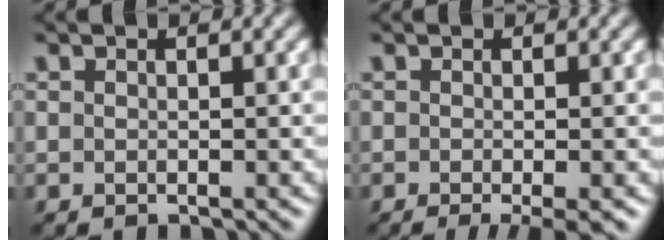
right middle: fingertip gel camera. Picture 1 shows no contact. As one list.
[{"total": 3.1, "force": [-1.5, 0.6, 2.7], "torque": [-0.037, -0.008, -0.026]}]